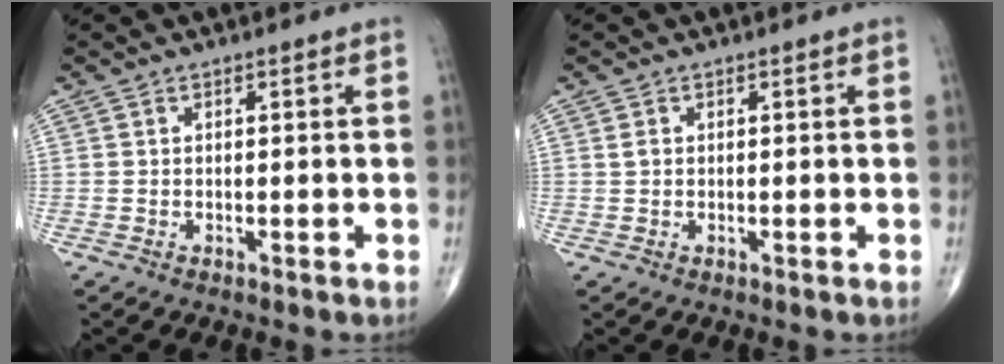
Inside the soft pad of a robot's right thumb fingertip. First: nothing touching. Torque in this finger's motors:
{"motor_torque": [-0.01, 0.01, 0.02, 0.03, 0.00]}